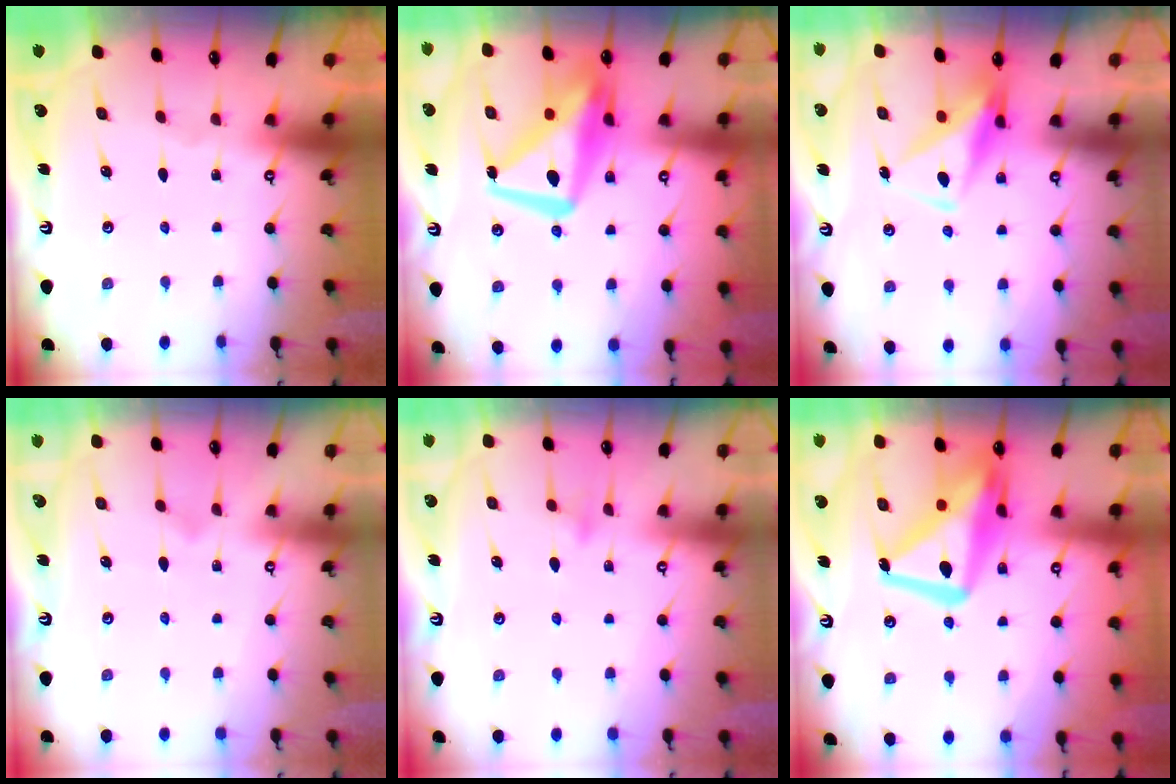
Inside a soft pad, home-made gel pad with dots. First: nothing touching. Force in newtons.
{"total": 15.5, "press": 15.4, "slide": 1.7}
{"total": 7.8, "press": 7.6, "slide": 1.4}
{"total": 7.1, "press": 7.1, "slide": 0.3}
{"total": 7.8, "press": 7.8, "slide": 0.7}
{"total": 17.5, "press": 17.4, "slide": 1.7}